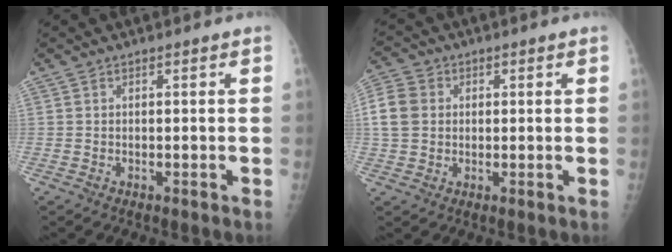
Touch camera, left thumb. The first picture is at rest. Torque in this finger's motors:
{"motor_torque": [0.08, 0.22, 0.38, -0.30, 0.07]}